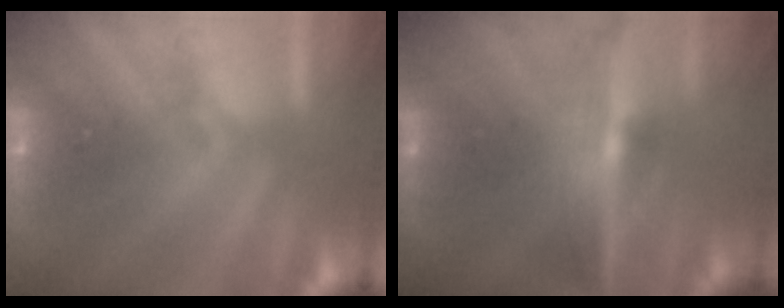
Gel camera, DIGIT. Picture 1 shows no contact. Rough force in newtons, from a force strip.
{"total": 7.2}